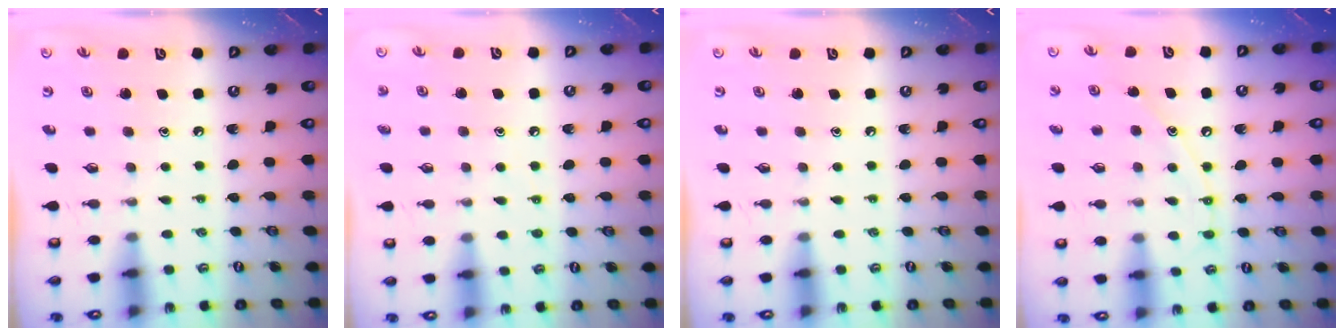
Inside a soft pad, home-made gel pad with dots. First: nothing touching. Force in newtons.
{"total": 5.5, "press": 5.3, "slide": 1.3}
{"total": 0.0}
{"total": 8.8, "press": 8.8, "slide": 0.7}